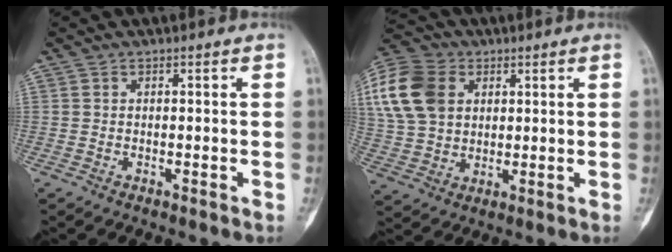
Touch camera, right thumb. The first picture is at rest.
{"total": 16.7, "force": [4.7, 12.4, 10.1], "torque": [-0.211, 0.009, 0.088]}